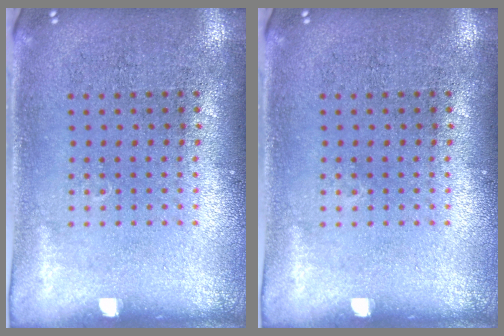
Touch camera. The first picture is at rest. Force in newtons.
{"total": 0.0}